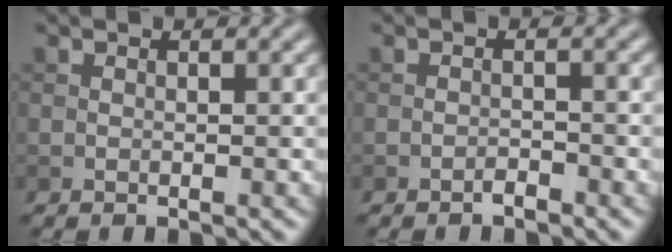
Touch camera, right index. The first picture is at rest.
{"total": 1.0, "force": [-0.8, 0.2, 0.5], "torque": [-0.007, 0.003, -0.016]}